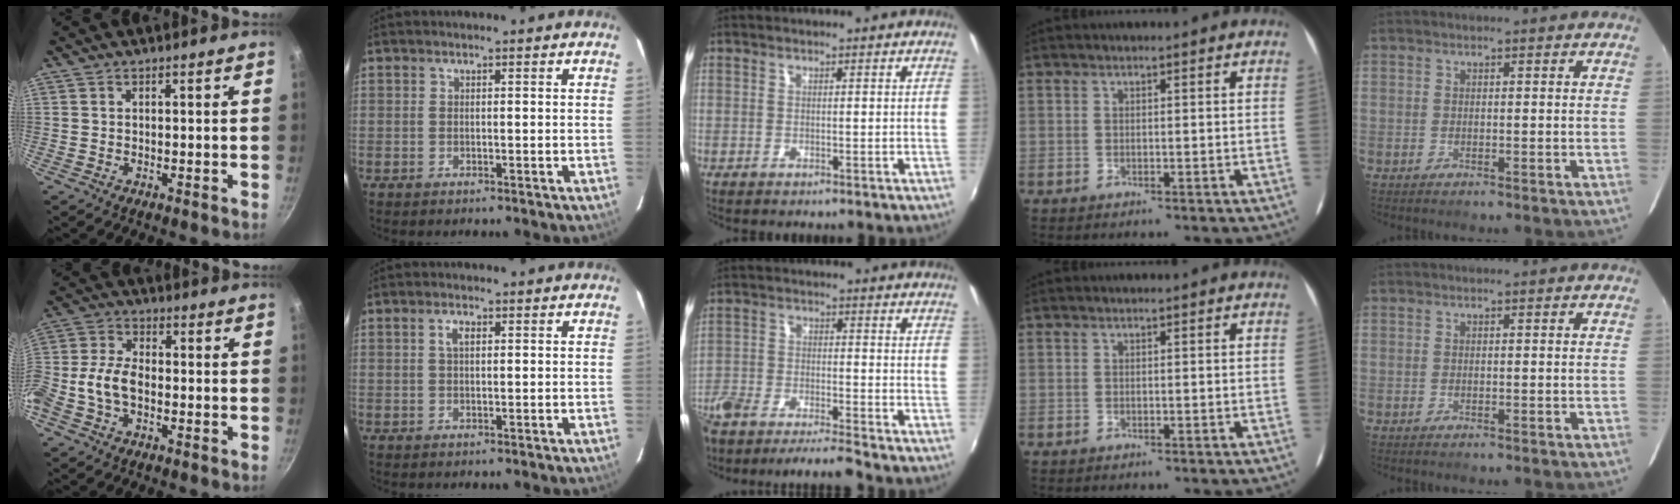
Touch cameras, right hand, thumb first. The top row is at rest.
{"thumb": {"total": 8.3, "force": [-2.2, 5.0, 6.2], "torque": [-0.128, 0.034, -0.056]}, "index": {"total": 2.1, "force": [0.6, 1.0, 1.7], "torque": [-0.033, 0.005, 0.011]}, "middle": {"total": 11.7, "force": [-10.6, 0.9, 5.0], "torque": [-0.125, -0.014, -0.191]}}